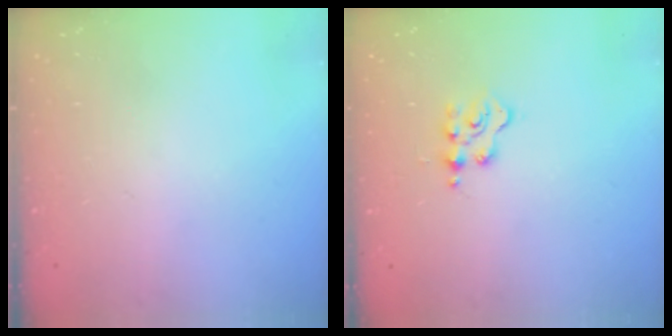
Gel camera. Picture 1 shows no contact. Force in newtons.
{"total": 2.7, "press": 2.7, "slide": 0.3}